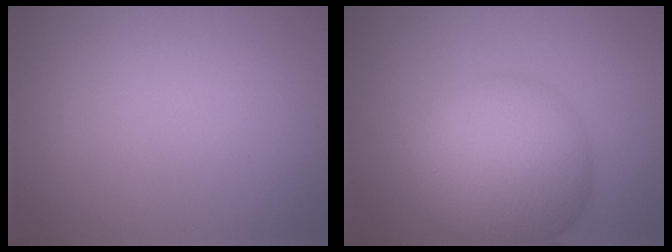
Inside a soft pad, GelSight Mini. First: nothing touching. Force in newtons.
{"total": 10.0, "press": 10.0, "slide": 0.1}